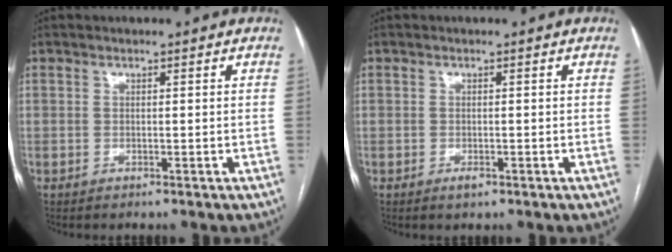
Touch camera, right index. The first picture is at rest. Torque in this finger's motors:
{"motor_torque": [-0.14, 0.06, -0.11, -0.05]}